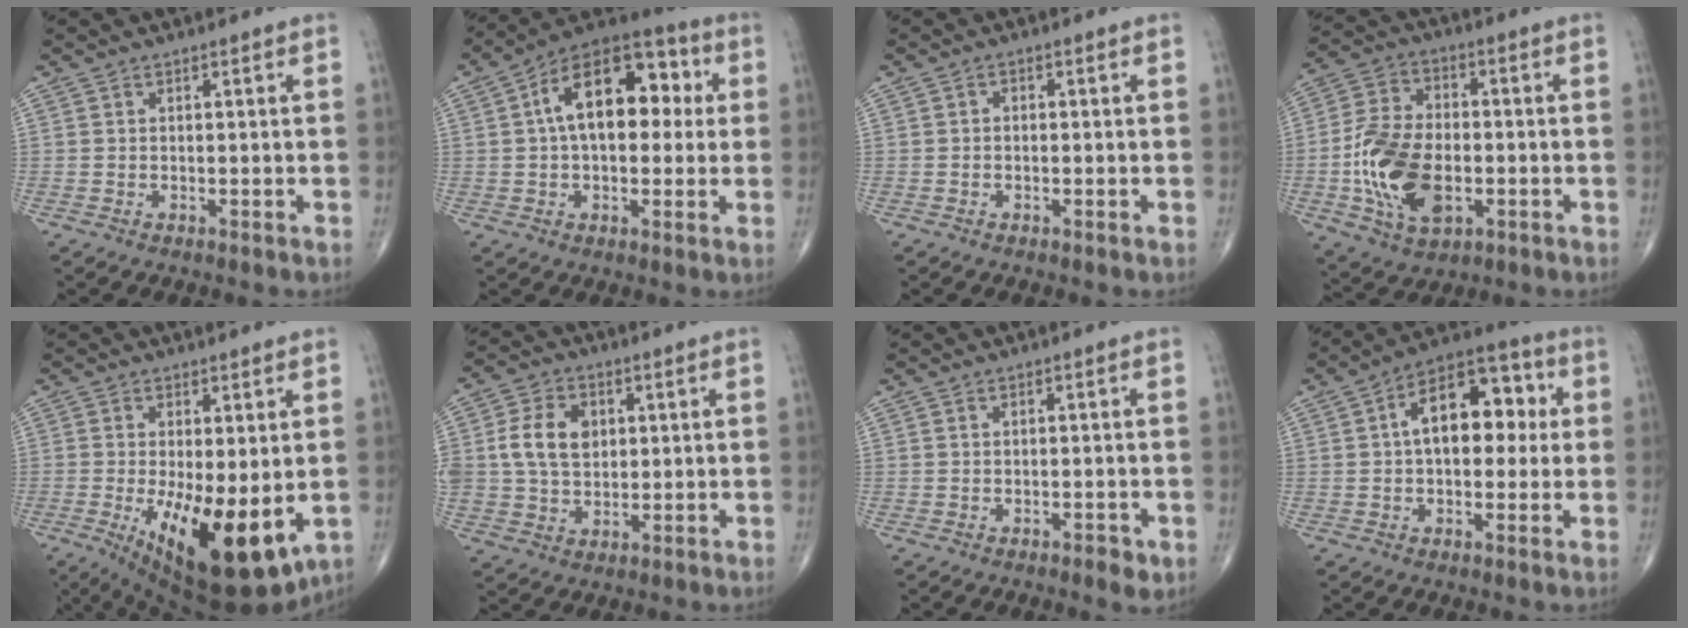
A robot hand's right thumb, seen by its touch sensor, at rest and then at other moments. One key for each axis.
{"total": 17.4, "fx": 3.1, "fy": 10.0, "fz": 13.9, "tx": -0.186, "ty": 0.035, "tz": 0.037}
{"total": 0.7, "fx": -0.2, "fy": 0.6, "fz": 0.4, "tx": 0.000, "ty": 0.003, "tz": -0.008}
{"total": 16.3, "fx": -3.1, "fy": 9.9, "fz": 12.6, "tx": -0.227, "ty": 0.010, "tz": -0.053}
{"total": 16.7, "fx": -3.7, "fy": 6.3, "fz": 15.0, "tx": -0.218, "ty": -0.032, "tz": -0.033}
{"total": 9.8, "fx": 1.7, "fy": 7.2, "fz": 6.3, "tx": -0.102, "ty": 0.002, "tz": 0.034}
{"total": 2.2, "fx": -1.1, "fy": 0.8, "fz": 1.7, "tx": -0.022, "ty": -0.001, "tz": -0.015}
{"total": 14.5, "fx": 2.2, "fy": 8.5, "fz": 11.6, "tx": -0.144, "ty": 0.032, "tz": 0.023}